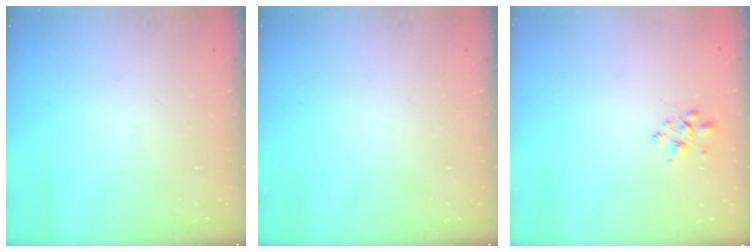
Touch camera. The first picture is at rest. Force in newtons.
{"total": 0.0}
{"total": 2.6, "press": 2.6, "slide": 0.4}